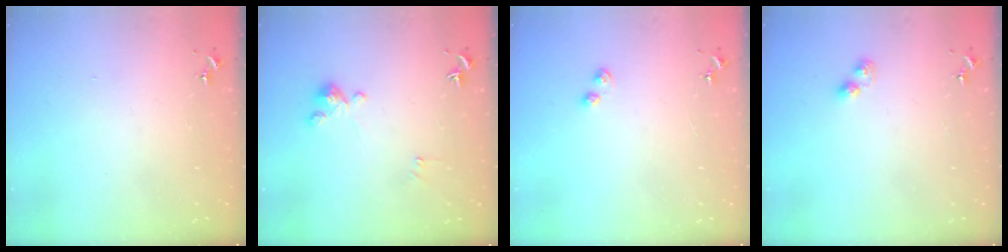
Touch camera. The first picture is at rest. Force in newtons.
{"total": 0.0}
{"total": 3.0, "press": 2.9, "slide": 0.6}
{"total": 2.8, "press": 2.7, "slide": 0.4}